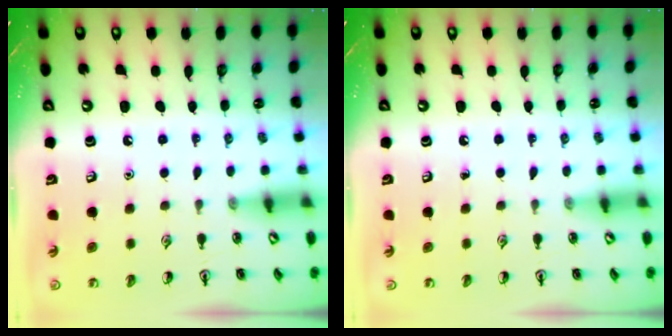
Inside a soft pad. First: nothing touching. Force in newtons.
{"total": 0.0}